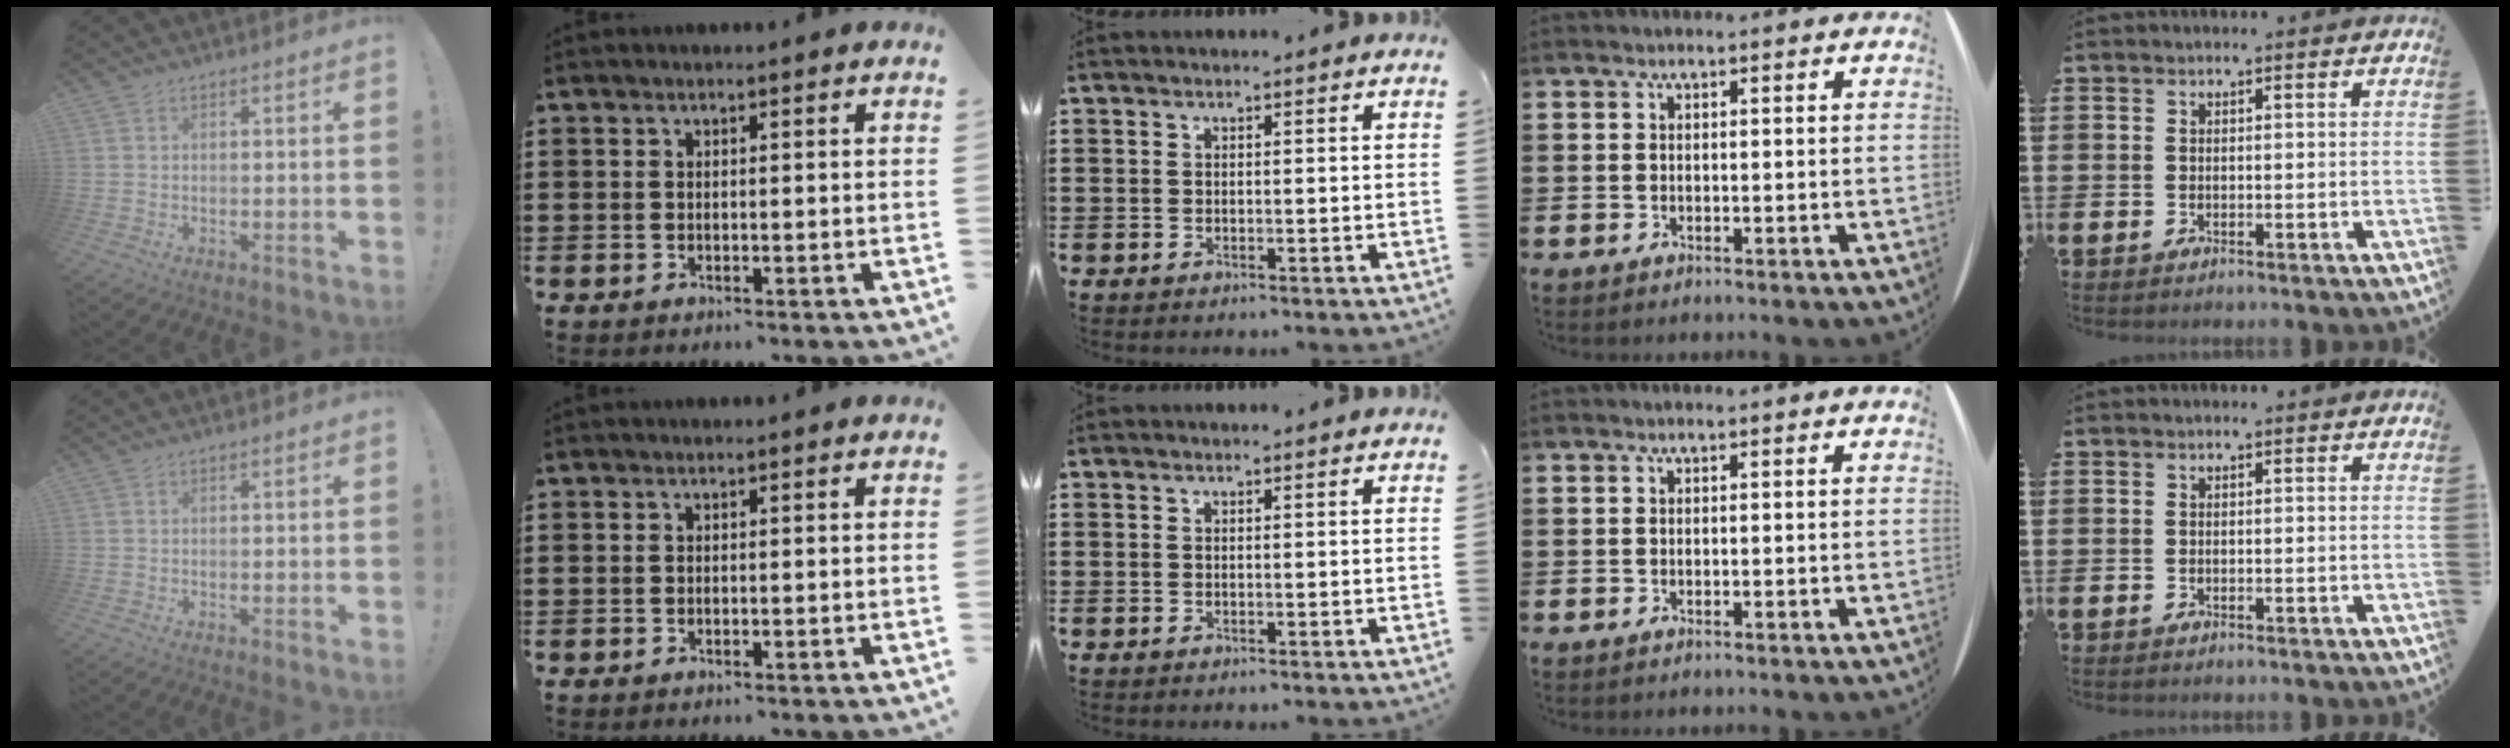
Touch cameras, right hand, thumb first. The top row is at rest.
{}